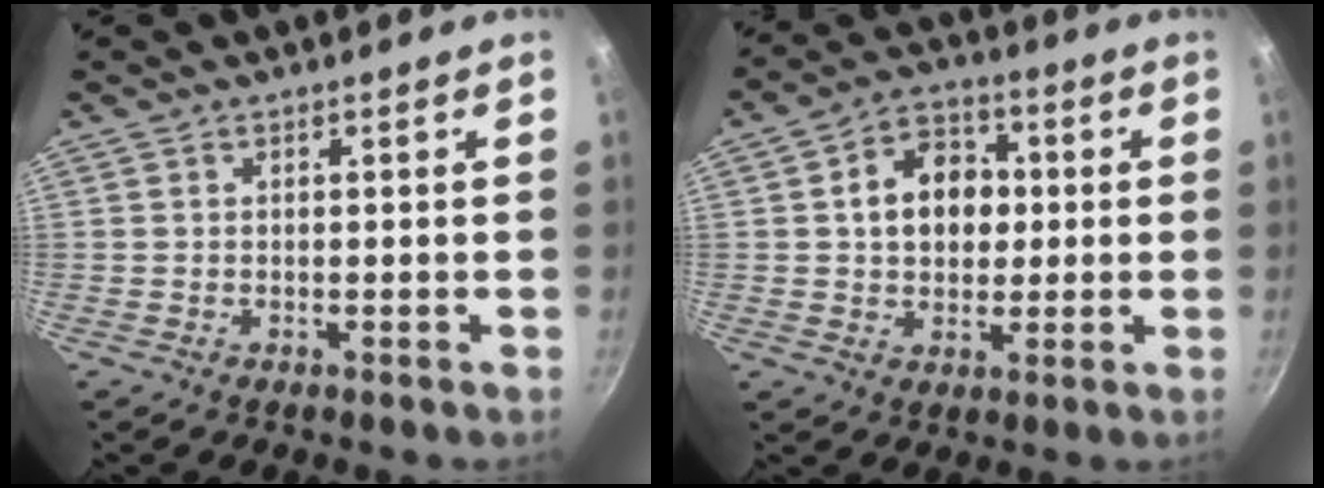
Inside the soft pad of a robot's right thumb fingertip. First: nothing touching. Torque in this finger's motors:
{"motor_torque": [-0.30, 0.79, 0.20, 0.38, 0.10]}